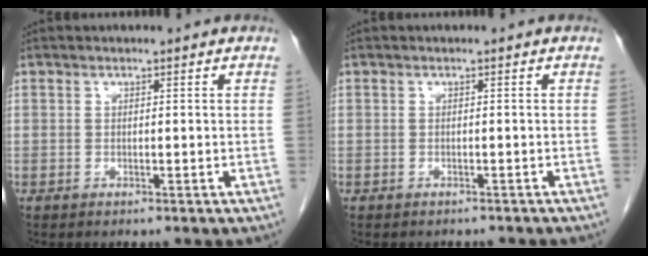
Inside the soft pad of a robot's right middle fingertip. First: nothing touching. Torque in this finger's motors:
{"motor_torque": [0.09, -0.08, -0.06, 0.01]}